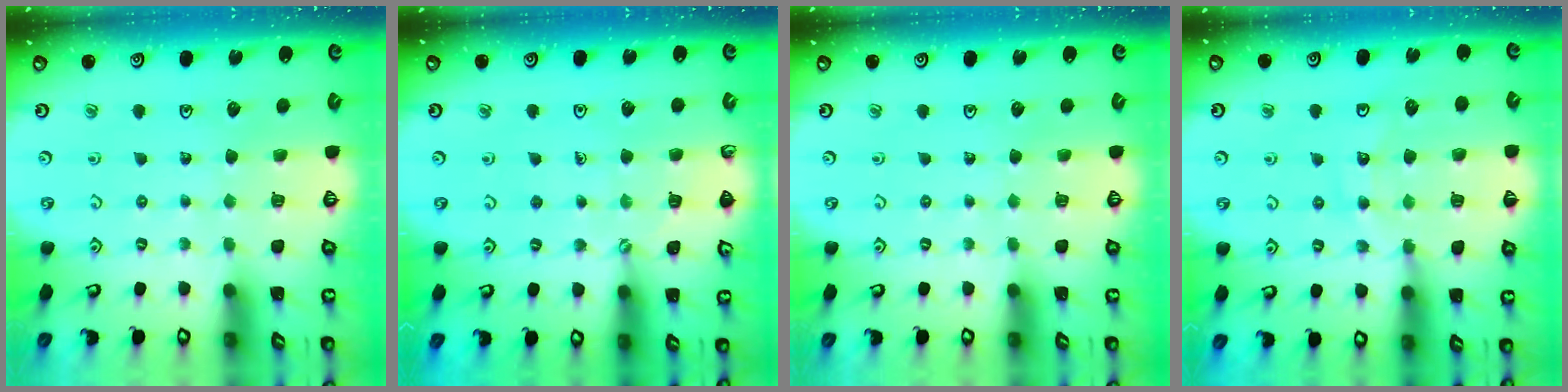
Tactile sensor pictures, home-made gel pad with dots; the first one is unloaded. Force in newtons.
{"total": 2.7, "press": 2.7, "slide": 0.4}
{"total": 0.0}
{"total": 10.7, "press": 10.4, "slide": 2.5}